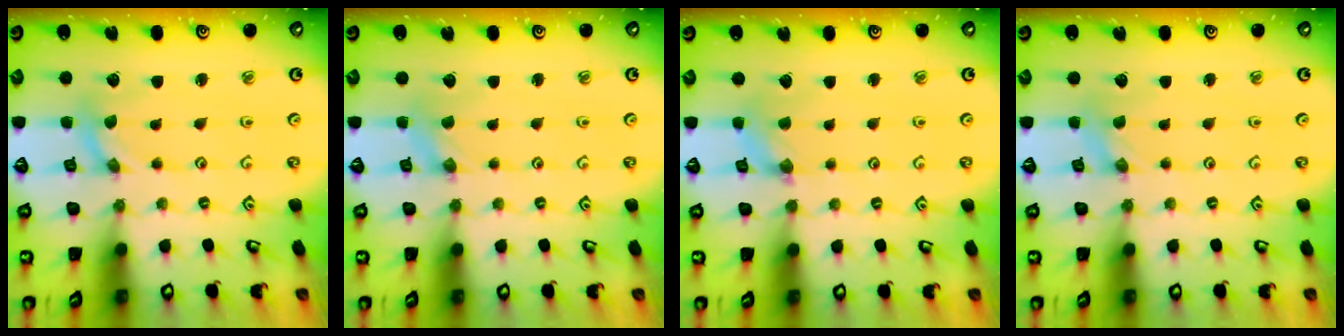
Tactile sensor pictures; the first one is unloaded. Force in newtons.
{"total": 1.3, "press": 1.2, "slide": 0.3}
{"total": 1.3, "press": 1.3, "slide": 0.3}
{"total": 0.0}